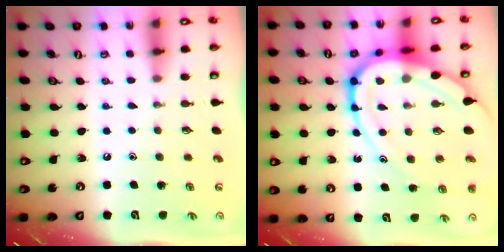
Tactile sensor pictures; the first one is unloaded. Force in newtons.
{"total": 18.3, "press": 18.2, "slide": 1.9}